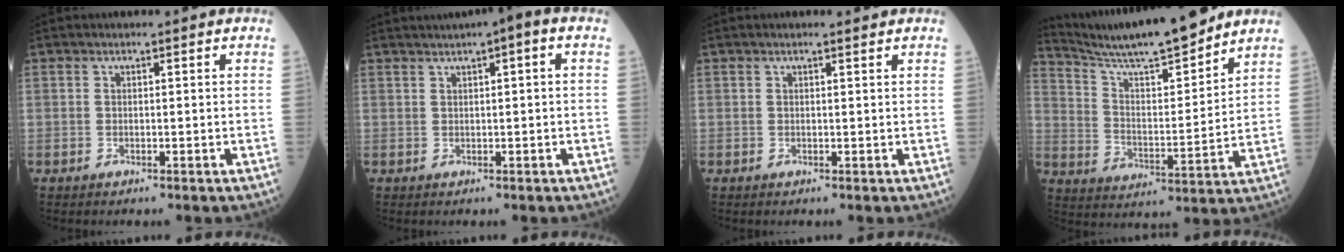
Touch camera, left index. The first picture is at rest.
{"total": 4.3, "force": [2.2, 0.4, 3.7], "torque": [-0.056, 0.018, 0.031]}
{"total": 1.3, "force": [1.2, 0.1, 0.5], "torque": [-0.011, 0.005, 0.018]}
{"total": 16.6, "force": [14.9, 0.9, 7.2], "torque": [-0.133, -0.004, 0.251]}